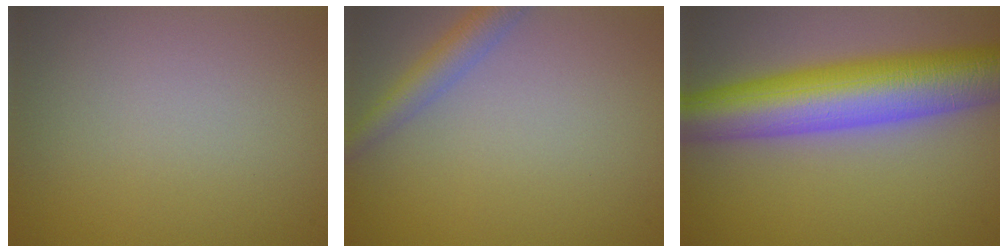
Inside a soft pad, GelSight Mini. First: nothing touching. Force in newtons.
{"total": 2.7, "press": 2.7, "slide": 0.2}
{"total": 10.6, "press": 10.6, "slide": 0.3}